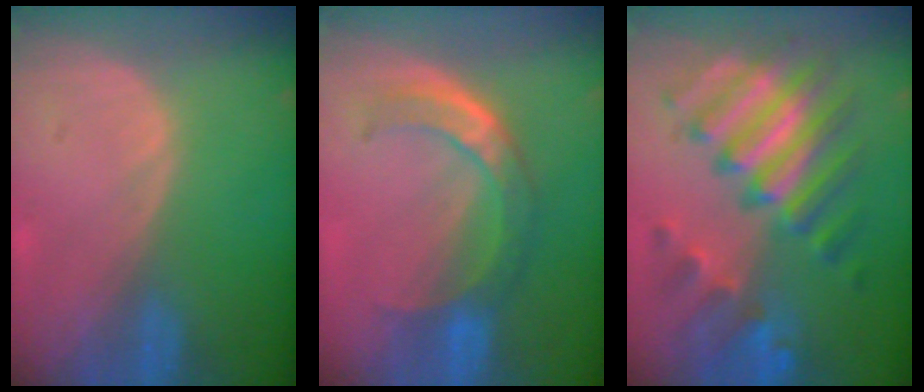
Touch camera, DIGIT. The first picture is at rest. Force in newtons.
{"total": 8.1, "press": 6.7, "slide": 4.4}
{"total": 11.4, "press": 11.3, "slide": 1.3}